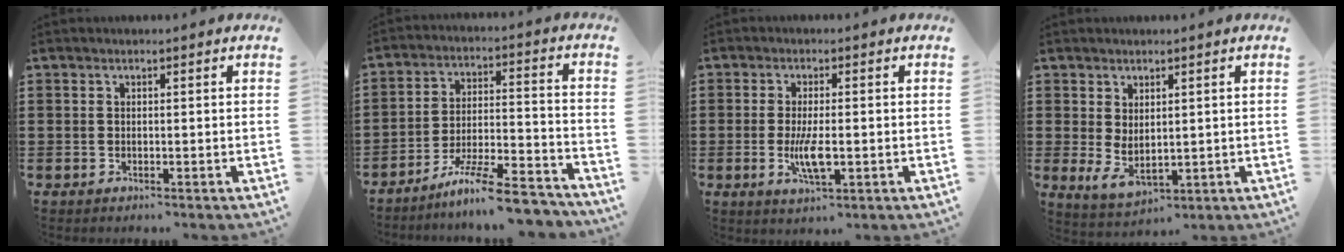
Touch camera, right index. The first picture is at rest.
{"total": 9.8, "force": [-8.3, 0.6, 5.1], "torque": [-0.083, 0.013, -0.159]}
{"total": 5.3, "force": [-1.0, 1.5, 5.0], "torque": [-0.105, -0.008, -0.021]}
{"total": 2.9, "force": [0.5, 1.7, 2.2], "torque": [-0.050, 0.002, 0.010]}